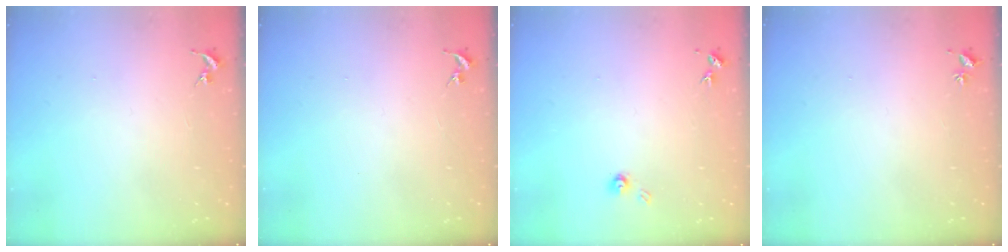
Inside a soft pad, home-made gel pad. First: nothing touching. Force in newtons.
{"total": 0.0}
{"total": 3.9, "press": 3.8, "slide": 0.4}
{"total": 2.0, "press": 2.0, "slide": 0.3}